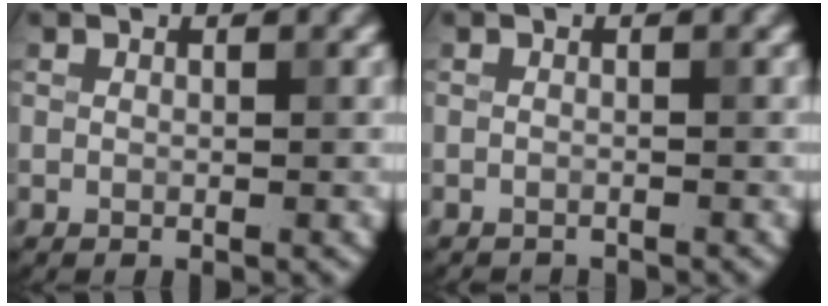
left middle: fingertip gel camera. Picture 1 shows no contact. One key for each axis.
{"total": 1.5, "fx": -1.5, "fy": 0.1, "fz": 0.0, "tx": 0.005, "ty": -0.008, "tz": -0.022}